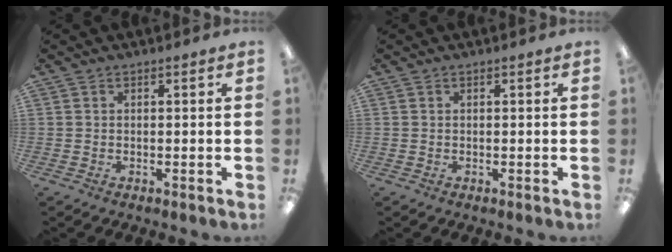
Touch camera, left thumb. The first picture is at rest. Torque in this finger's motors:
{"motor_torque": [0.00, 0.00, -0.19, 0.03, 0.00]}